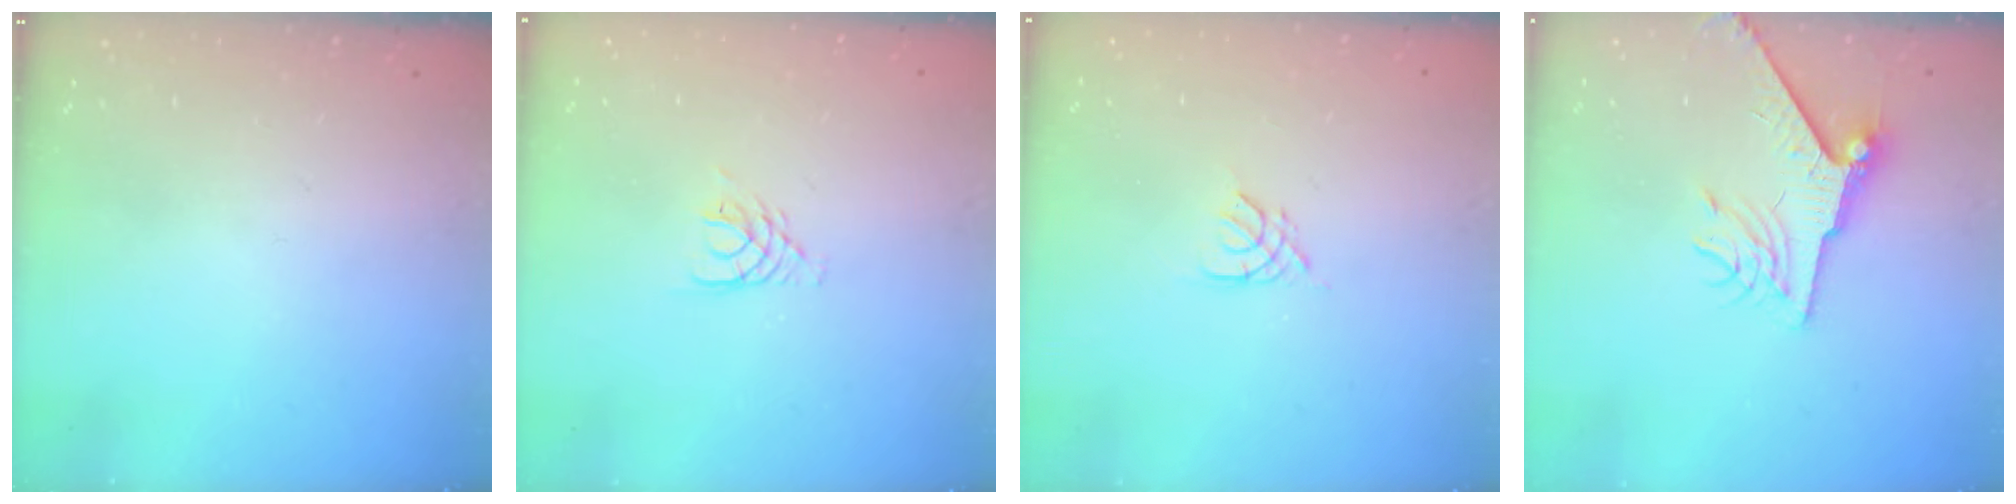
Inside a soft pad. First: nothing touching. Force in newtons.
{"total": 4.8, "press": 4.8, "slide": 0.5}
{"total": 2.7, "press": 2.7, "slide": 0.5}
{"total": 7.8, "press": 7.7, "slide": 0.9}